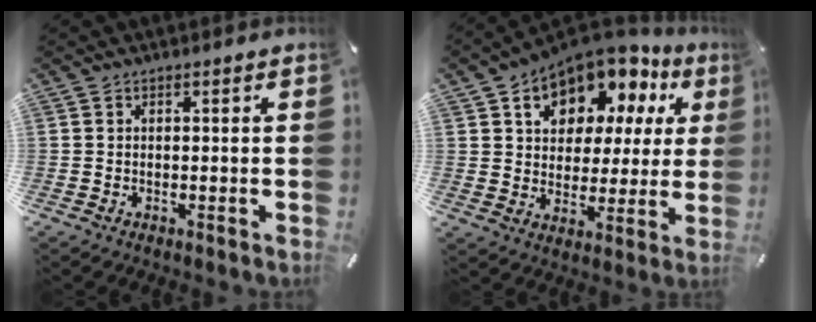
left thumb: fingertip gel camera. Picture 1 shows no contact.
{"total": 11.8, "force": [7.0, 8.4, 4.5], "torque": [-0.079, -0.056, 0.126]}